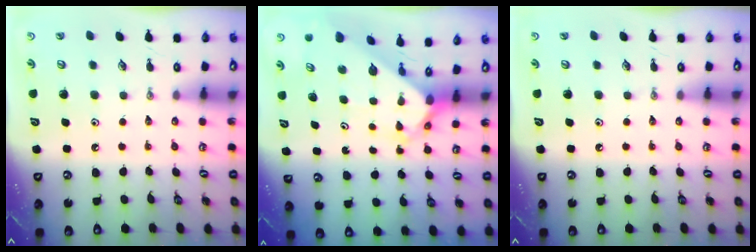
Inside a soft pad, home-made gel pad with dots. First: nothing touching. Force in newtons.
{"total": 2.7, "press": 2.7, "slide": 0.2}
{"total": 0.0}